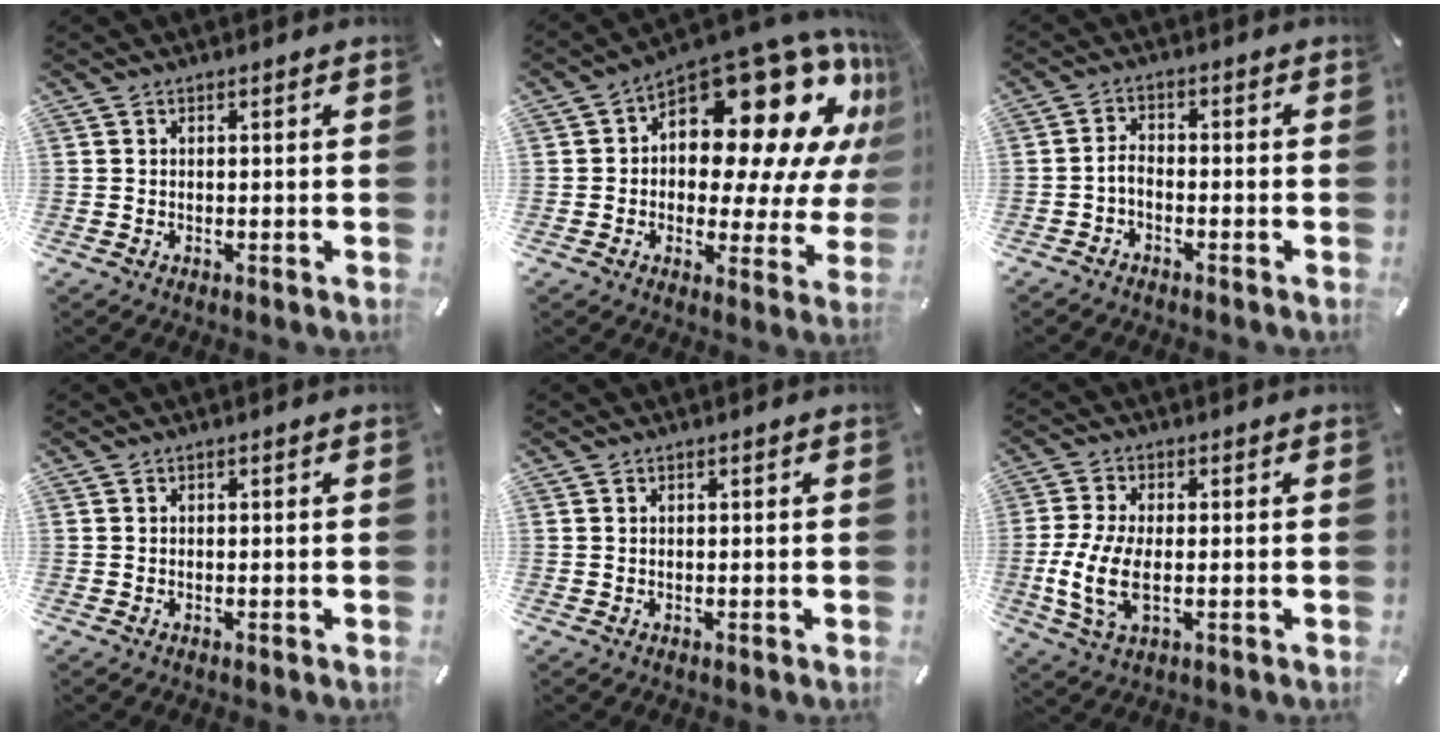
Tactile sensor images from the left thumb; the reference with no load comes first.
{"total": 22.6, "force": [10.0, 11.9, 16.5], "torque": [-0.222, -0.095, 0.169]}
{"total": 2.7, "force": [-1.7, 1.5, 1.6], "torque": [-0.038, 0.008, -0.034]}
{"total": 0.0}
{"total": 0.0}
{"total": 9.6, "force": [-1.3, 4.3, 8.5], "torque": [-0.185, -0.016, -0.020]}